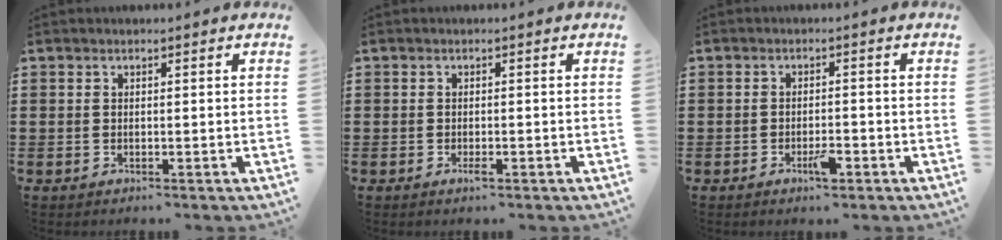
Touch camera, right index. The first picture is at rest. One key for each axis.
{"total": 1.0, "fx": -0.5, "fy": 0.2, "fz": 0.8, "tx": -0.017, "ty": -0.007, "tz": -0.007}
{"total": 3.0, "fx": -1.6, "fy": 0.9, "fz": 2.4, "tx": -0.038, "ty": 0.003, "tz": -0.027}